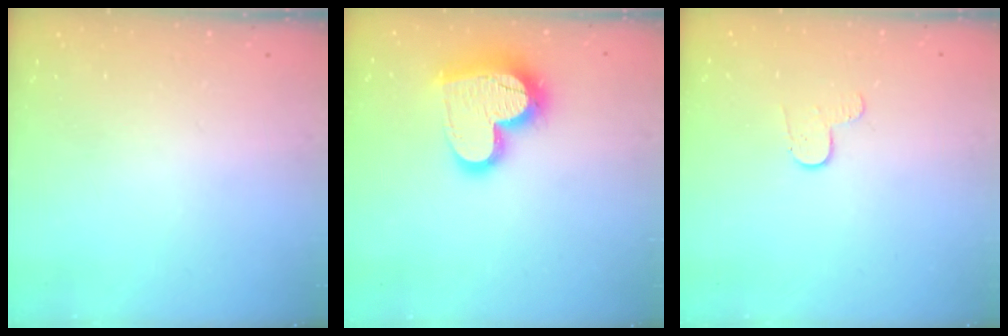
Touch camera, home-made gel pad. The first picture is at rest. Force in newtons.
{"total": 18.4, "press": 18.4, "slide": 1.4}
{"total": 4.4, "press": 4.4, "slide": 0.4}